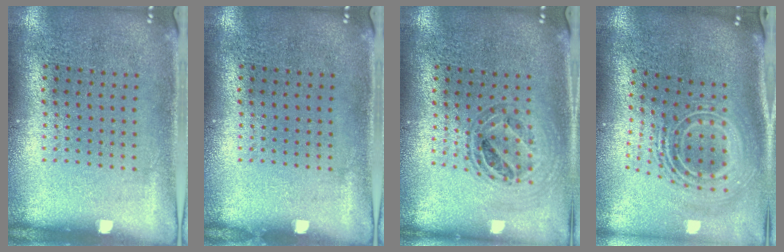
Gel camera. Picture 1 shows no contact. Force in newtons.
{"total": 0.0}
{"total": 0.8, "press": 0.8, "slide": 0.1}
{"total": 2.8, "press": 1.9, "slide": 2.1}